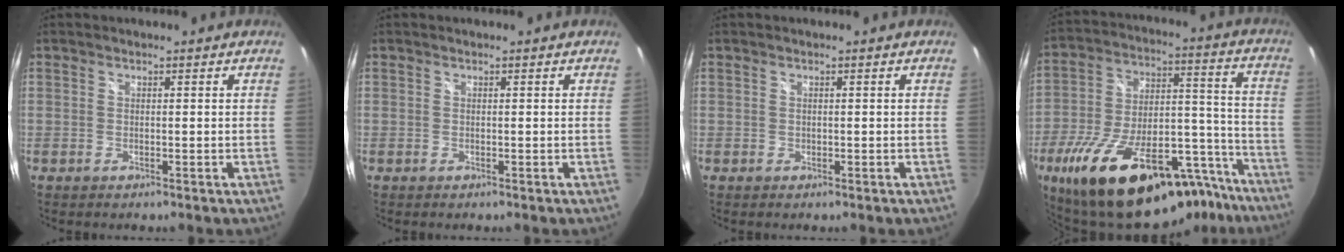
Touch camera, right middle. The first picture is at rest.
{"total": 0.0}
{"total": 0.0}
{"total": 30.5, "force": [-22.0, 11.4, 17.7], "torque": [-0.284, 0.008, -0.314]}